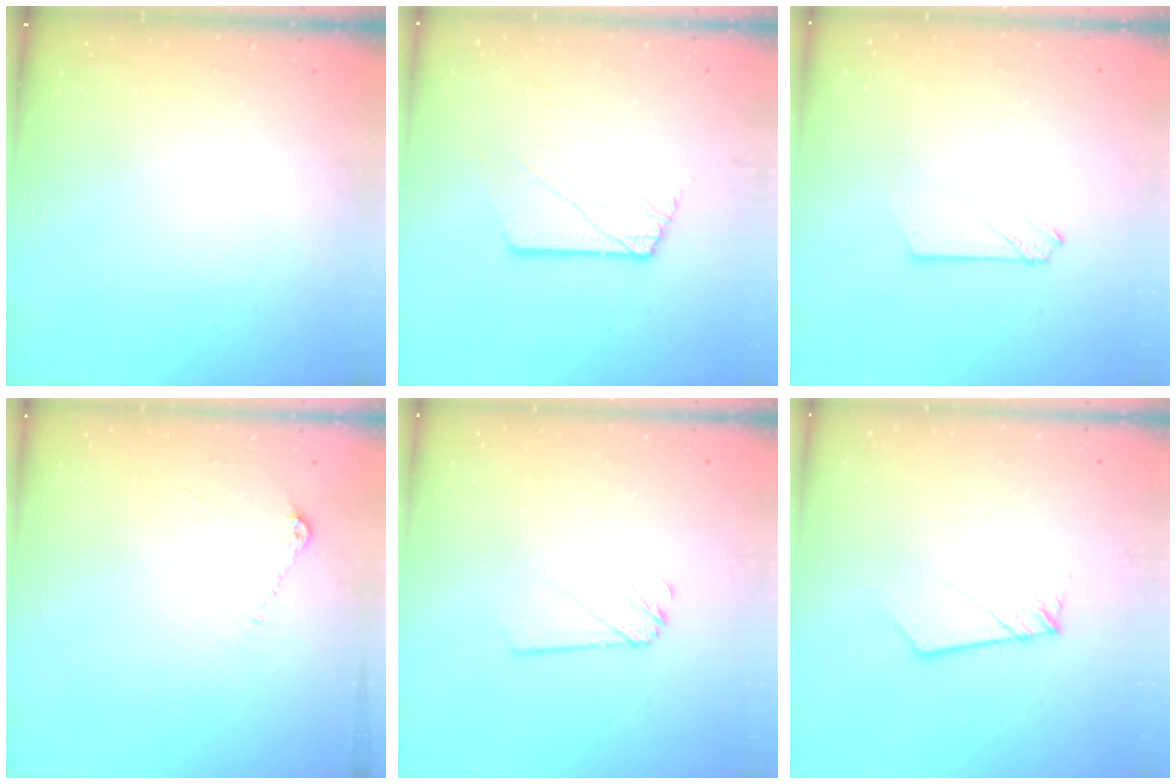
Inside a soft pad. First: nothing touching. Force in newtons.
{"total": 3.3, "press": 3.2, "slide": 0.3}
{"total": 2.6, "press": 2.6, "slide": 0.3}
{"total": 4.9, "press": 4.9, "slide": 0.7}
{"total": 2.2, "press": 2.2, "slide": 0.1}
{"total": 3.0, "press": 3.0, "slide": 0.4}